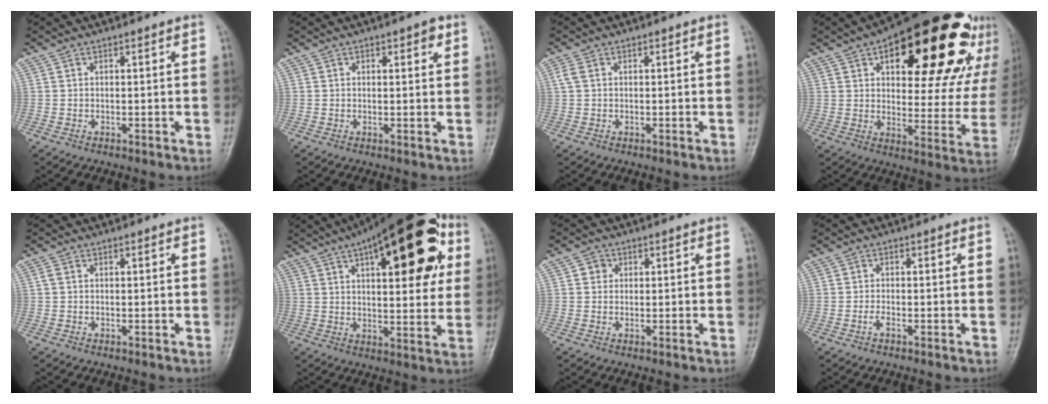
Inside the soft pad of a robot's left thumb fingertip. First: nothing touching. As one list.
[{"total": 2.5, "force": [1.2, 1.1, 1.8], "torque": [-0.013, -0.002, 0.014]}, {"total": 1.4, "force": [0.5, 0.9, 0.9], "torque": [-0.027, 0.007, 0.014]}, {"total": 29.7, "force": [15.8, 13.0, 21.5], "torque": [-0.251, -0.017, 0.220]}, {"total": 0.8, "force": [0.1, 0.6, 0.6], "torque": [-0.013, 0.000, -0.001]}, {"total": 25.7, "force": [9.9, 10.1, 21.4], "torque": [-0.276, 0.008, 0.136]}, {"total": 2.0, "force": [0.5, 1.9, 0.6], "torque": [0.002, 0.001, 0.003]}, {"total": 1.1, "force": [-0.7, 0.4, 0.8], "torque": [-0.018, 0.001, -0.016]}]